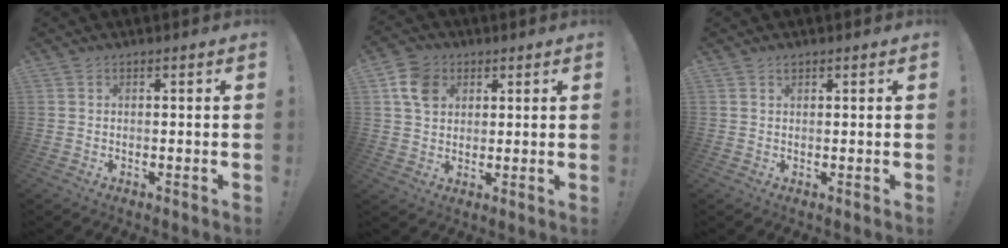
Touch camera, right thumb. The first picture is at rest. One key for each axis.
{"total": 8.9, "fx": 3.7, "fy": 6.8, "fz": 4.4, "tx": -0.071, "ty": -0.004, "tz": 0.075}
{"total": 0.5, "fx": 0.4, "fy": 0.3, "fz": 0.0, "tx": 0.004, "ty": -0.002, "tz": 0.008}